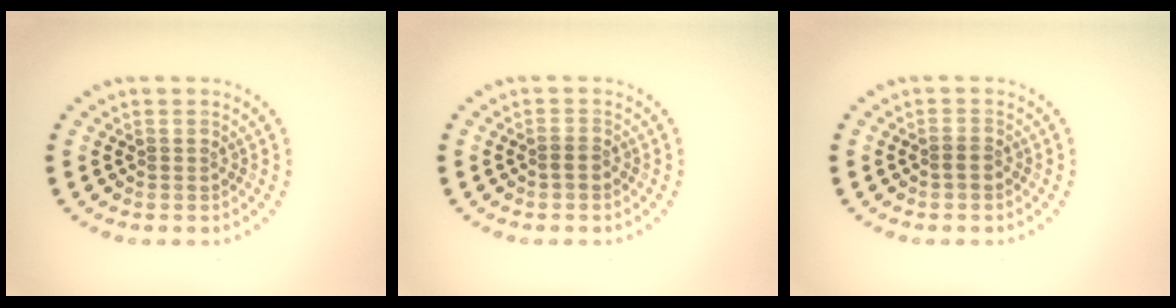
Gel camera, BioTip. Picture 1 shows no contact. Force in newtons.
{"total": 1.1, "press": 0.9, "slide": 0.7}
{"total": 1.1, "press": 0.9, "slide": 0.7}